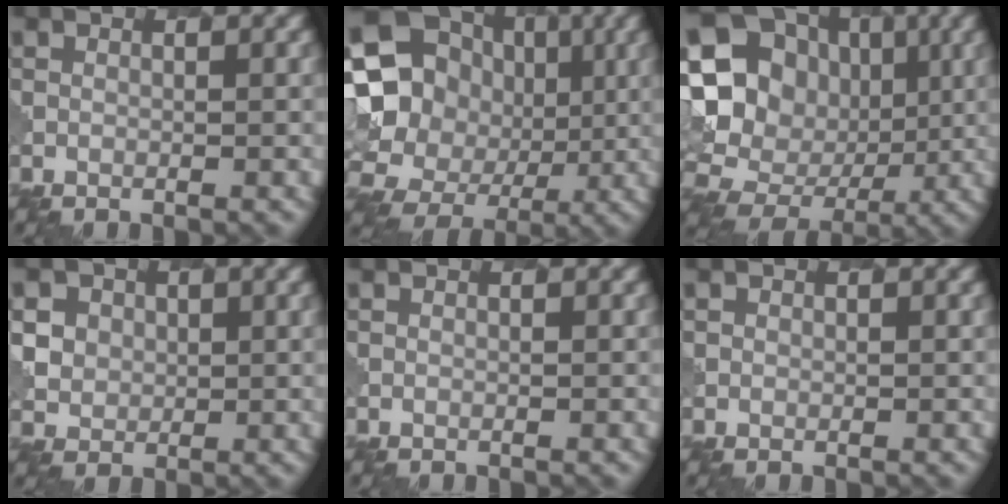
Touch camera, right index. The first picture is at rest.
{"total": 19.5, "force": [-1.0, 18.1, 7.1], "torque": [-0.166, 0.008, -0.037]}
{"total": 19.8, "force": [1.5, 18.0, 8.1], "torque": [-0.188, 0.030, -0.004]}
{"total": 4.7, "force": [2.0, 4.0, 1.5], "torque": [-0.042, 0.012, 0.029]}
{"total": 0.0}
{"total": 0.9, "force": [0.3, 0.8, 0.0], "torque": [0.008, -0.003, 0.003]}